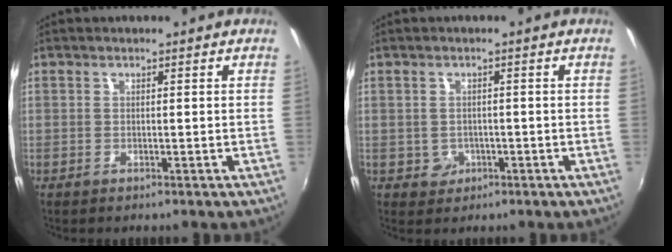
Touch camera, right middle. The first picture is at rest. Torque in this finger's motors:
{"motor_torque": [0.14, -0.12, 0.00, 0.01]}